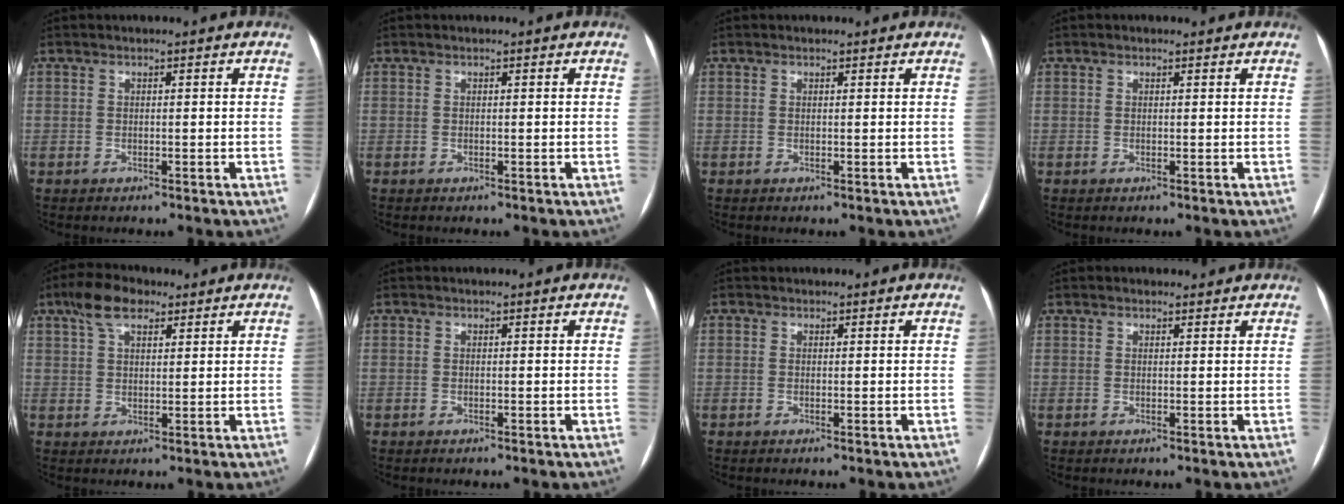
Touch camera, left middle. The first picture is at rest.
{"total": 0.0}
{"total": 1.3, "force": [1.1, 0.3, 0.6], "torque": [-0.015, 0.022, 0.018]}
{"total": 1.2, "force": [1.0, 0.4, 0.6], "torque": [-0.015, 0.020, 0.015]}
{"total": 6.2, "force": [3.9, 2.7, 4.0], "torque": [-0.083, 0.023, 0.071]}
{"total": 0.0}
{"total": 0.9, "force": [-0.1, -0.4, -0.7], "torque": [0.015, -0.006, -0.001]}
{"total": 2.0, "force": [1.7, 0.8, 0.7], "torque": [-0.014, 0.022, 0.025]}